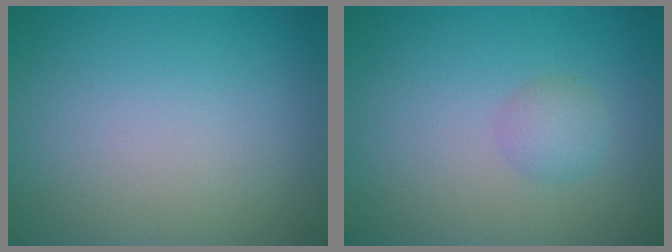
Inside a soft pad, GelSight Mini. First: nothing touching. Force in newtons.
{"total": 1.6, "press": 1.6, "slide": 0.0}